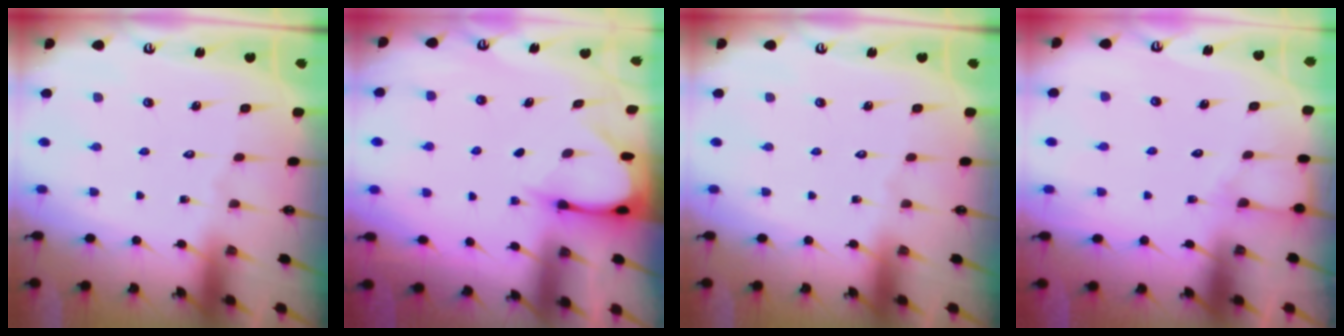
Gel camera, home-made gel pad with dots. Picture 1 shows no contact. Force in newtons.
{"total": 3.6, "press": 3.6, "slide": 0.3}
{"total": 0.0}
{"total": 5.7, "press": 5.7, "slide": 0.5}